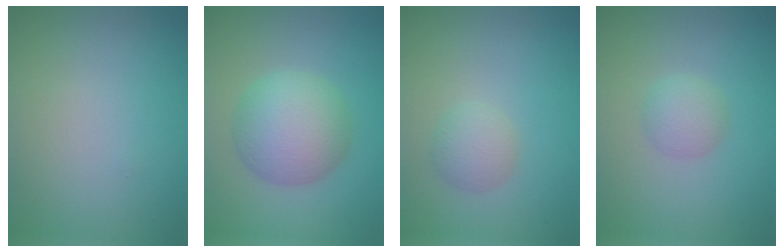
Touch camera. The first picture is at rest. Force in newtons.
{"total": 6.3, "press": 6.3, "slide": 0.1}
{"total": 2.0, "press": 2.0, "slide": 0.1}
{"total": 2.0, "press": 2.0, "slide": 0.1}